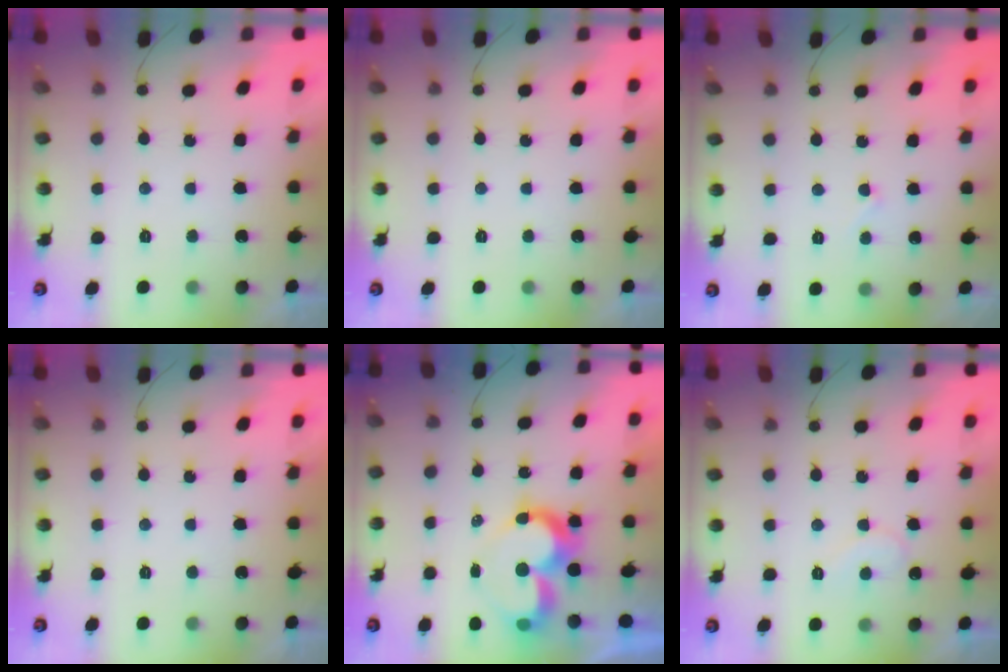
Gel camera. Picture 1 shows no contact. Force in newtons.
{"total": 0.0}
{"total": 2.8, "press": 2.8, "slide": 0.2}
{"total": 1.7, "press": 1.7, "slide": 0.1}
{"total": 9.4, "press": 9.4, "slide": 0.9}
{"total": 7.2, "press": 7.2, "slide": 0.6}